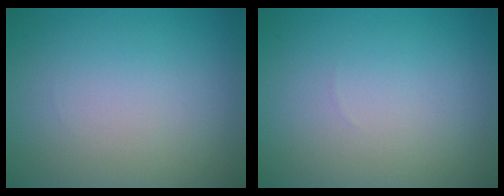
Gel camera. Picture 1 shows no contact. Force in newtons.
{"total": 0.0}